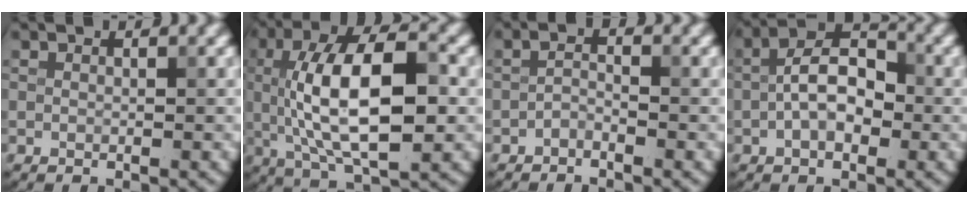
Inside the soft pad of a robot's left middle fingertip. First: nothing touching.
{"total": 11.3, "force": [0.4, 4.8, 10.3], "torque": [-0.176, 0.013, 0.006]}
{"total": 1.2, "force": [-1.0, 0.3, 0.6], "torque": [-0.015, 0.006, -0.022]}
{"total": 5.5, "force": [-1.0, 2.9, 4.5], "torque": [-0.079, 0.014, -0.024]}